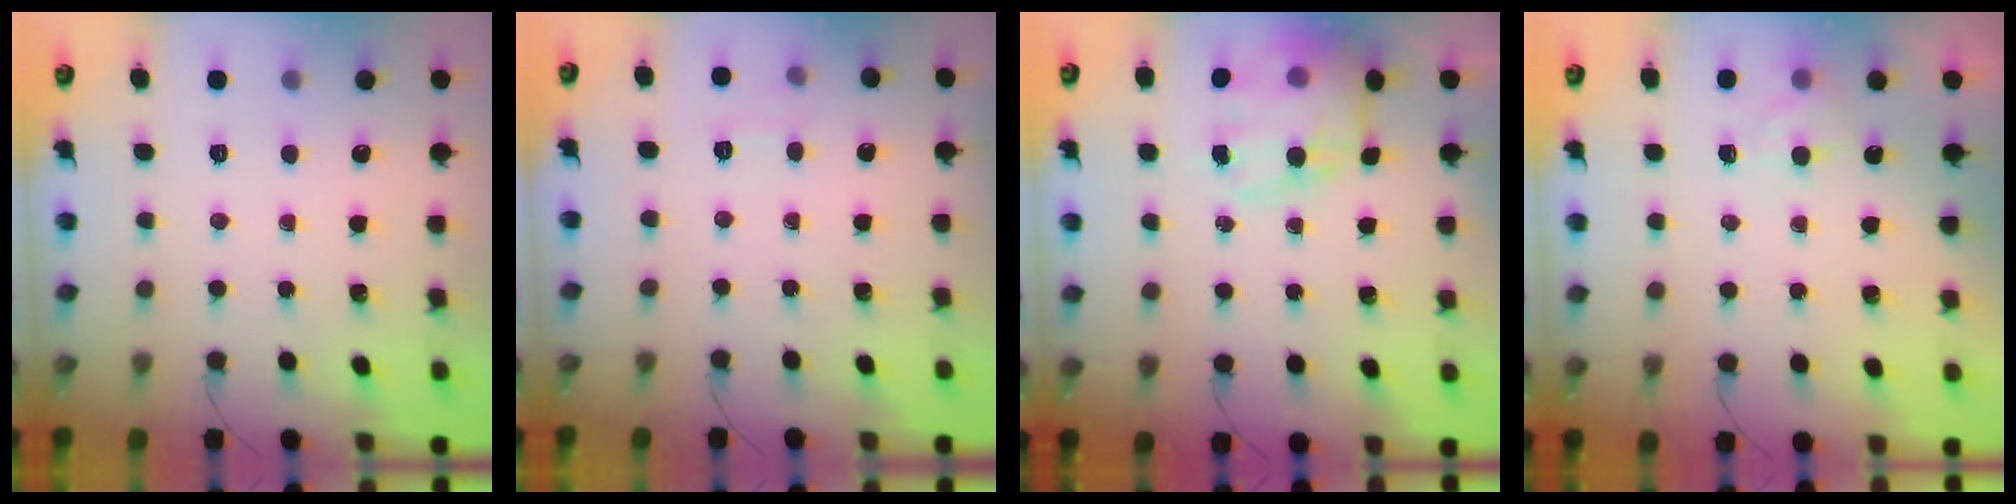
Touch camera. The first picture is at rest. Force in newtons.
{"total": 5.8, "press": 5.5, "slide": 1.7}
{"total": 14.8, "press": 14.4, "slide": 3.4}
{"total": 5.2, "press": 5.0, "slide": 1.3}